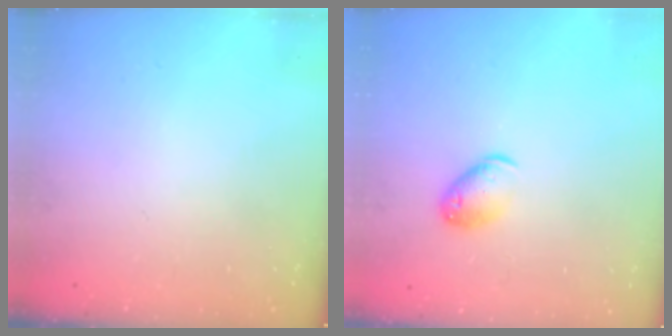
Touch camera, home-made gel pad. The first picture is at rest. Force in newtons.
{"total": 9.1, "press": 9.0, "slide": 1.5}